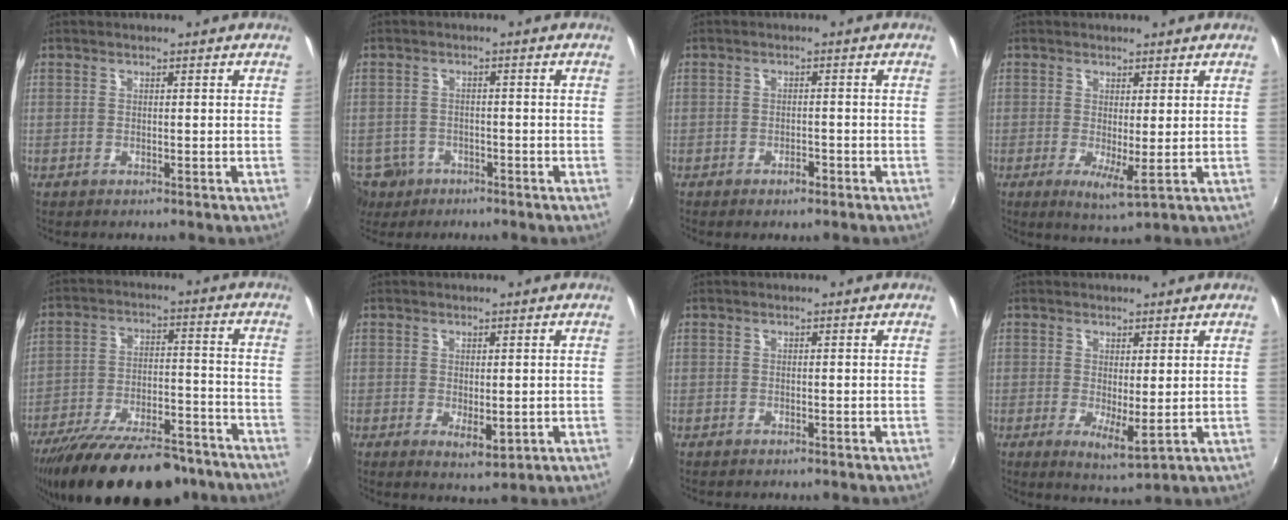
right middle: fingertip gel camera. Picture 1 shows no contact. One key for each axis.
{"total": 6.8, "fx": -4.0, "fy": 5.1, "fz": 2.1, "tx": -0.064, "ty": -0.006, "tz": -0.064}
{"total": 2.1, "fx": -1.5, "fy": 0.8, "fz": 1.2, "tx": -0.023, "ty": 0.000, "tz": -0.022}
{"total": 2.7, "fx": -0.6, "fy": 0.1, "fz": 2.7, "tx": -0.052, "ty": -0.010, "tz": -0.008}
{"total": 24.4, "fx": -19.7, "fy": 7.8, "fz": 12.0, "tx": -0.219, "ty": -0.020, "tz": -0.282}
{"total": 3.2, "fx": -0.4, "fy": 1.5, "fz": 2.8, "tx": -0.045, "ty": -0.010, "tz": -0.002}
{"total": 0.6, "fx": -0.6, "fy": 0.1, "fz": 0.2, "tx": -0.005, "ty": -0.004, "tz": -0.009}
{"total": 4.4, "fx": 0.0, "fy": 0.9, "fz": 4.3, "tx": -0.070, "ty": -0.013, "tz": 0.005}